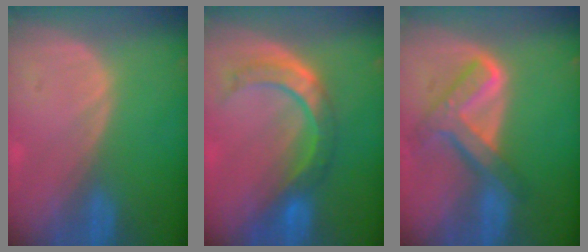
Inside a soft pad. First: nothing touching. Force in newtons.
{"total": 7.8, "press": 7.2, "slide": 3.0}
{"total": 8.0, "press": 6.8, "slide": 4.3}